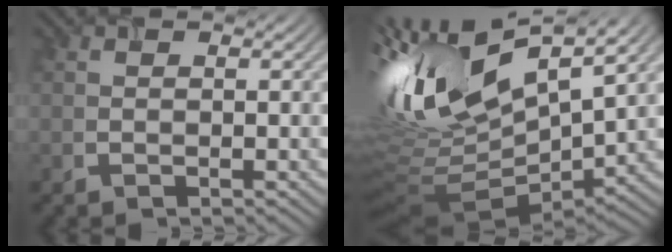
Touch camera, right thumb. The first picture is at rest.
{"total": 18.0, "force": [6.2, 6.8, 15.5], "torque": [-0.339, 0.021, 0.110]}